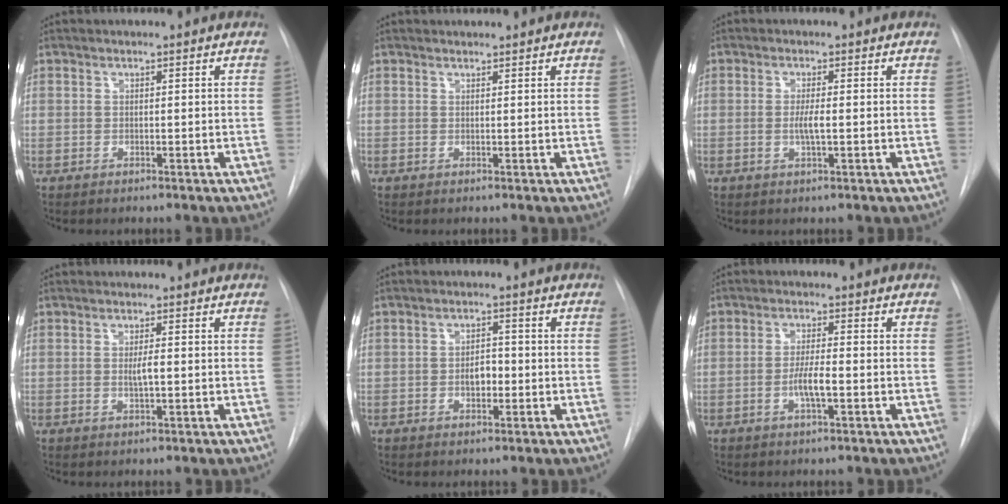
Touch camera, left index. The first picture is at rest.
{"total": 1.1, "force": [1.1, 0.2, 0.1], "torque": [-0.006, 0.010, 0.021]}
{"total": 2.4, "force": [-0.3, 0.2, 2.4], "torque": [-0.048, -0.005, -0.006]}
{"total": 1.9, "force": [-0.1, 0.3, 1.9], "torque": [-0.037, -0.004, -0.002]}
{"total": 2.9, "force": [-0.8, 1.7, 2.3], "torque": [-0.033, 0.003, -0.011]}
{"total": 3.7, "force": [-1.1, 0.5, 3.5], "torque": [-0.069, -0.004, -0.022]}